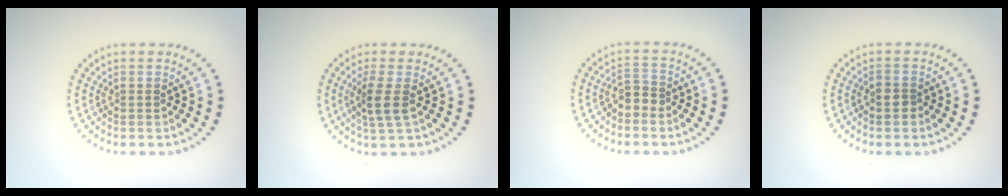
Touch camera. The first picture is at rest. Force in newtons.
{"total": 2.4, "press": 1.9, "slide": 1.5}
{"total": 1.5, "press": 1.3, "slide": 0.8}
{"total": 1.3, "press": 1.2, "slide": 0.6}